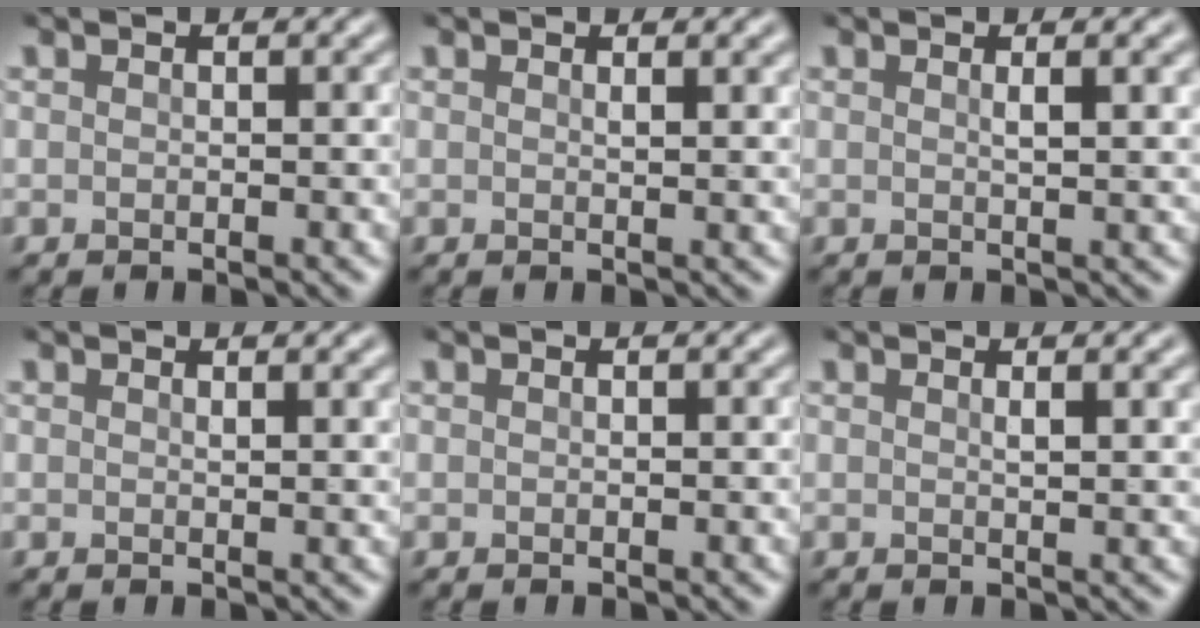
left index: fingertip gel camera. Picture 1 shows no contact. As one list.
[{"total": 1.4, "force": [0.7, 0.4, 1.1], "torque": [-0.009, 0.000, 0.009]}, {"total": 2.4, "force": [0.8, 0.7, 2.2], "torque": [-0.021, 0.004, 0.009]}, {"total": 1.1, "force": [0.7, 0.3, 0.8], "torque": [-0.006, 0.000, 0.010]}, {"total": 0.0}, {"total": 1.8, "force": [0.8, 0.5, 1.5], "torque": [-0.014, 0.002, 0.009]}]